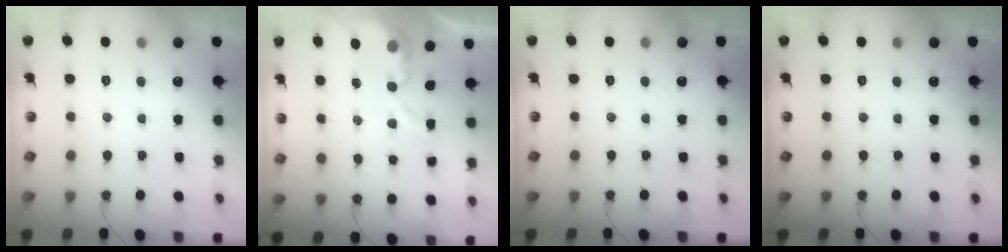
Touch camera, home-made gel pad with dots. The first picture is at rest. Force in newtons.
{"total": 3.9, "press": 3.9, "slide": 0.3}
{"total": 0.0}
{"total": 0.0}